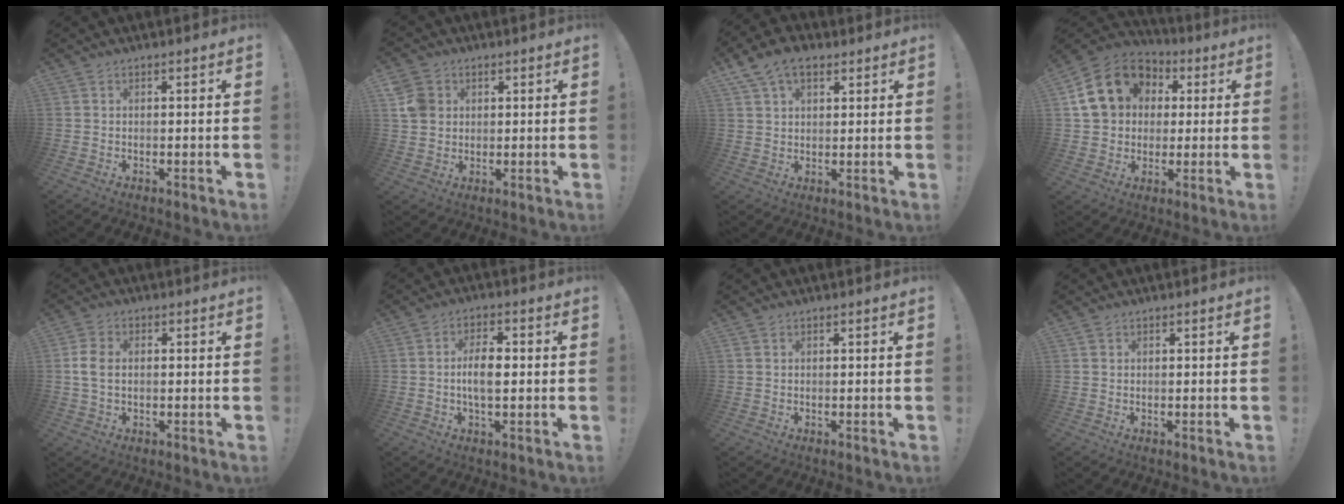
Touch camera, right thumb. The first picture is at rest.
{"total": 6.9, "force": [2.0, 6.1, 2.4], "torque": [-0.043, 0.003, 0.043]}
{"total": 8.6, "force": [4.7, 5.3, 4.8], "torque": [-0.083, -0.006, 0.091]}
{"total": 17.0, "force": [4.9, 14.1, 8.2], "torque": [-0.125, -0.005, 0.106]}
{"total": 6.1, "force": [0.1, 4.2, 4.5], "torque": [-0.099, 0.007, 0.001]}
{"total": 7.0, "force": [-0.6, 3.2, 6.2], "torque": [-0.107, 0.004, -0.018]}
{"total": 0.7, "force": [0.3, 0.6, 0.1], "torque": [0.000, 0.001, 0.006]}
{"total": 0.7, "force": [0.4, 0.6, 0.0], "torque": [0.002, 0.000, 0.007]}